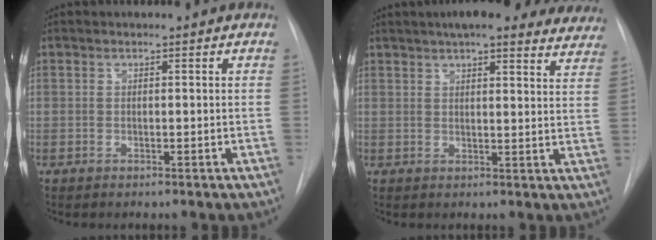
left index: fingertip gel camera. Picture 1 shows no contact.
{"total": 22.1, "force": [19.3, 4.8, 9.6], "torque": [-0.132, 0.007, 0.225]}